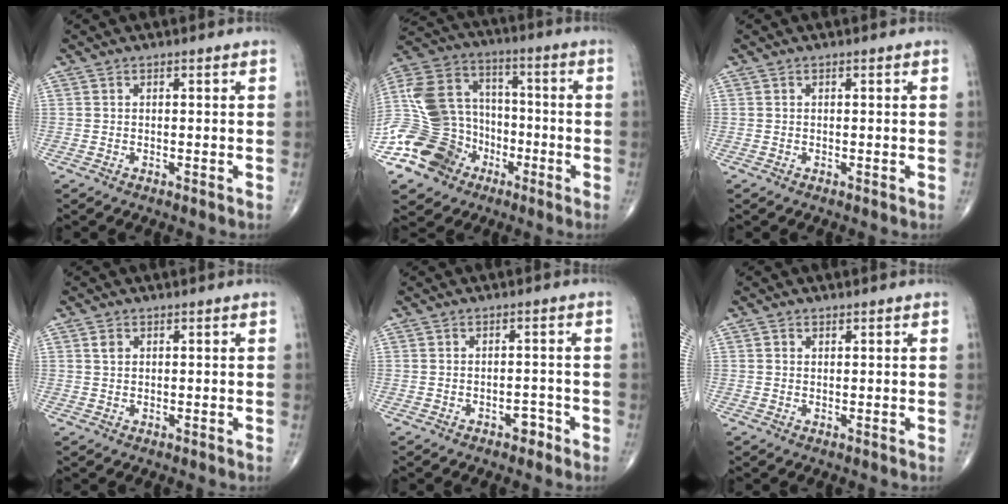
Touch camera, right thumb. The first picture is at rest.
{"total": 20.1, "force": [-7.4, 16.4, 9.0], "torque": [-0.164, 0.070, -0.129]}
{"total": 0.0}
{"total": 1.6, "force": [0.6, 1.2, 0.9], "torque": [-0.010, -0.002, 0.011]}
{"total": 2.2, "force": [-1.4, 1.3, 1.1], "torque": [-0.006, 0.010, -0.020]}
{"total": 1.0, "force": [0.4, 0.9, 0.2], "torque": [0.003, -0.002, 0.005]}